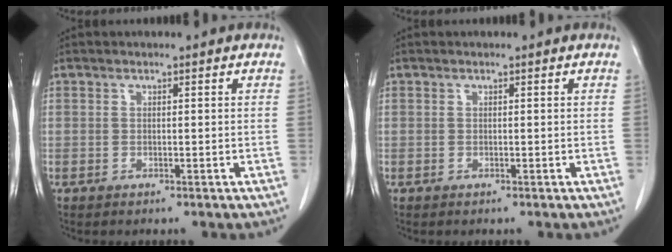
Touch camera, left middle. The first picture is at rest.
{"total": 0.0}